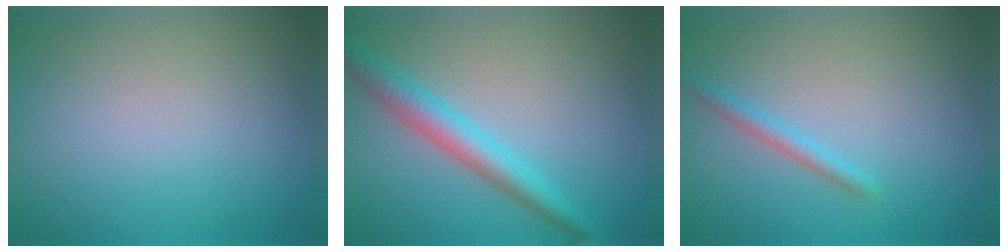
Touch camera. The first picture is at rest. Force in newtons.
{"total": 3.7, "press": 3.7, "slide": 0.1}
{"total": 1.5, "press": 1.5, "slide": 0.1}